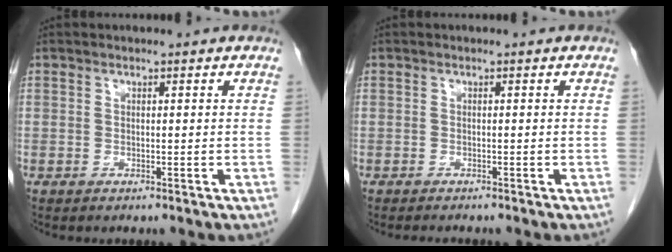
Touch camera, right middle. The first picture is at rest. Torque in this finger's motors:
{"motor_torque": [-0.01, 0.01, 0.00, 0.00]}